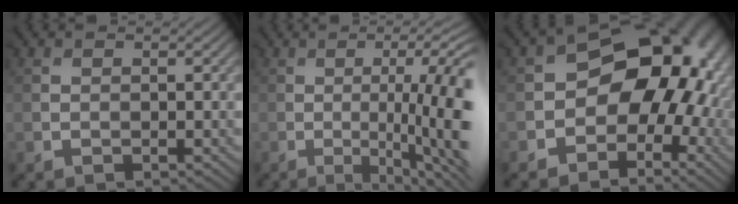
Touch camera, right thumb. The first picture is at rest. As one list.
[{"total": 11.9, "force": [-1.9, 2.5, 11.5], "torque": [-0.140, 0.009, -0.013]}, {"total": 12.7, "force": [-1.6, 9.2, 8.7], "torque": [-0.078, -0.003, -0.028]}]